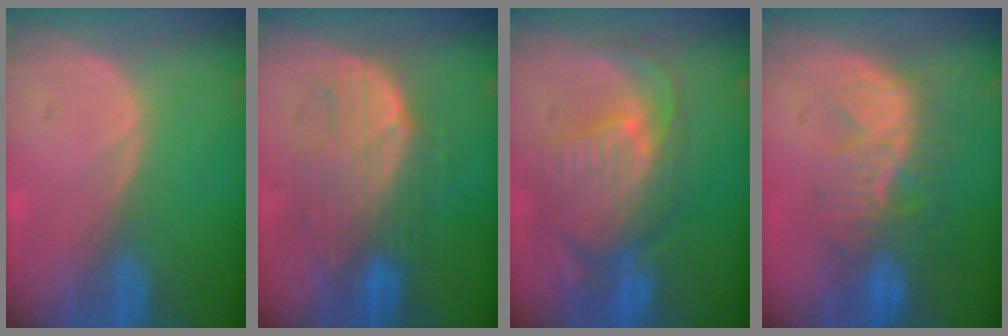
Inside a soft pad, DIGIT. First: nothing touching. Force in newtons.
{"total": 8.5, "press": 8.2, "slide": 2.3}
{"total": 10.5, "press": 9.3, "slide": 4.8}
{"total": 9.7, "press": 8.6, "slide": 4.4}